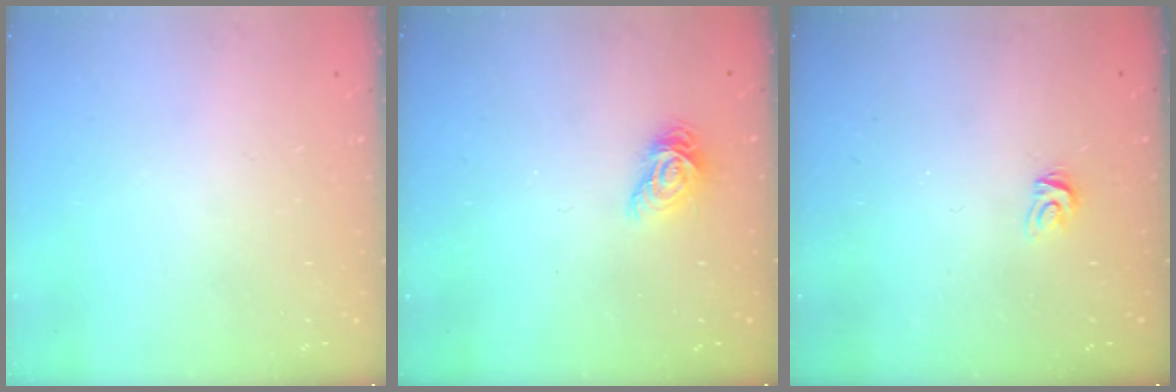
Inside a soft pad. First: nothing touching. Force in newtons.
{"total": 7.6, "press": 7.6, "slide": 0.0}
{"total": 4.3, "press": 4.3, "slide": 0.2}